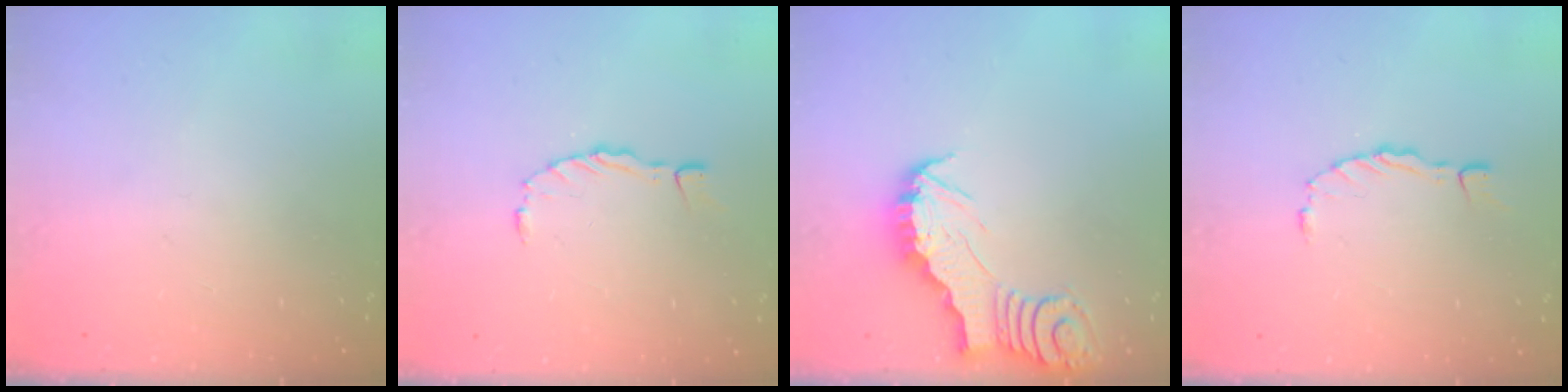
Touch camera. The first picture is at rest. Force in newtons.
{"total": 0.0}
{"total": 2.6, "press": 2.6, "slide": 0.2}
{"total": 0.6, "press": 0.6, "slide": 0.1}